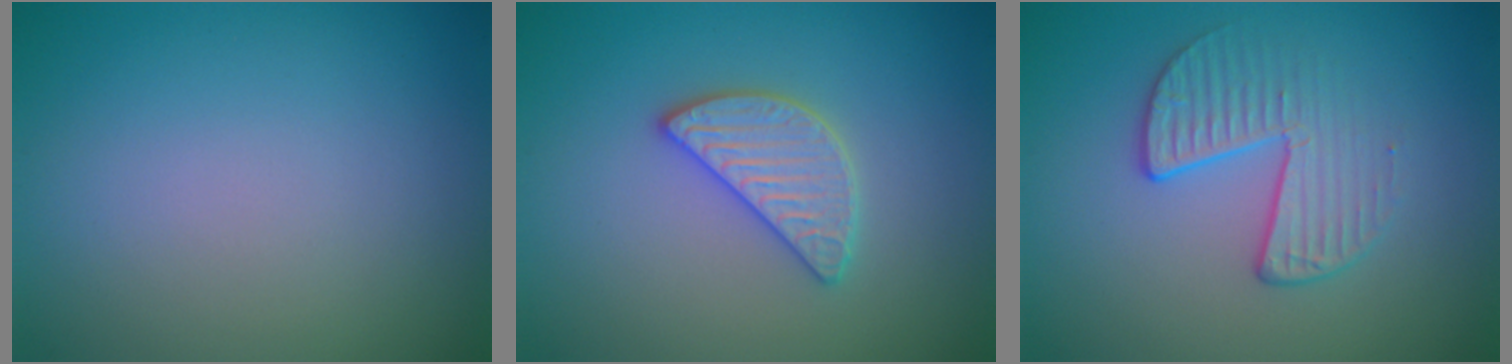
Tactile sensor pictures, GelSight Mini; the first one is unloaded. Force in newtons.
{"total": 2.6, "press": 2.6, "slide": 0.2}
{"total": 2.8, "press": 2.0, "slide": 1.9}